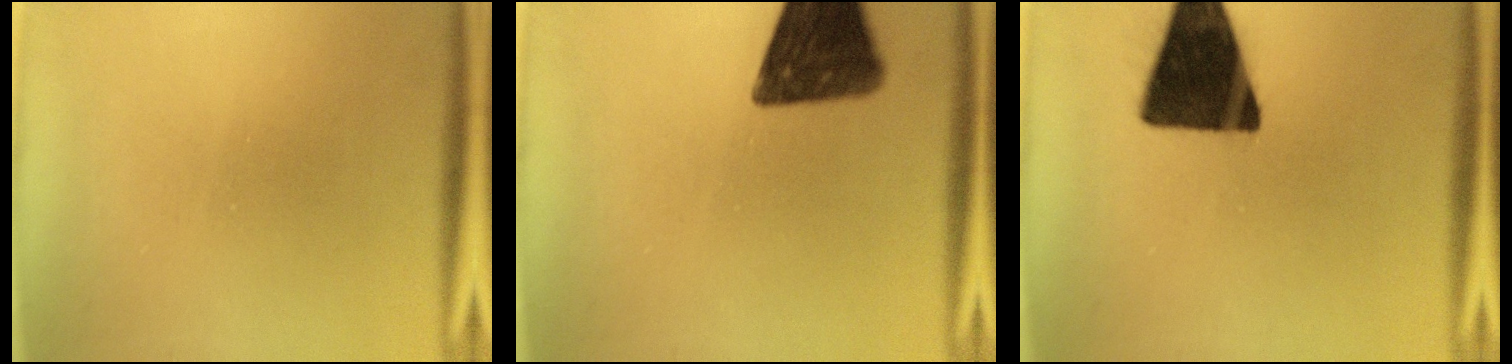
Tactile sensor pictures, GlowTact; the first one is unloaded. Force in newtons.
{"total": 15.2}
{"total": 16.5}